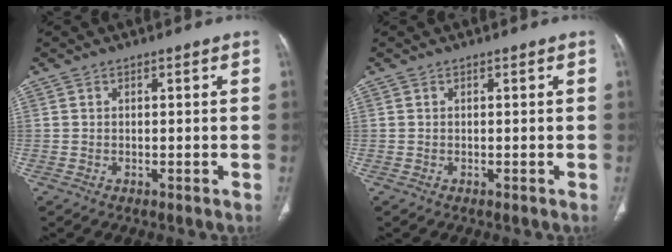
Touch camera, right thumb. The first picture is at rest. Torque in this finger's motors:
{"motor_torque": [0.04, 0.06, -0.03, -0.03, 0.00]}